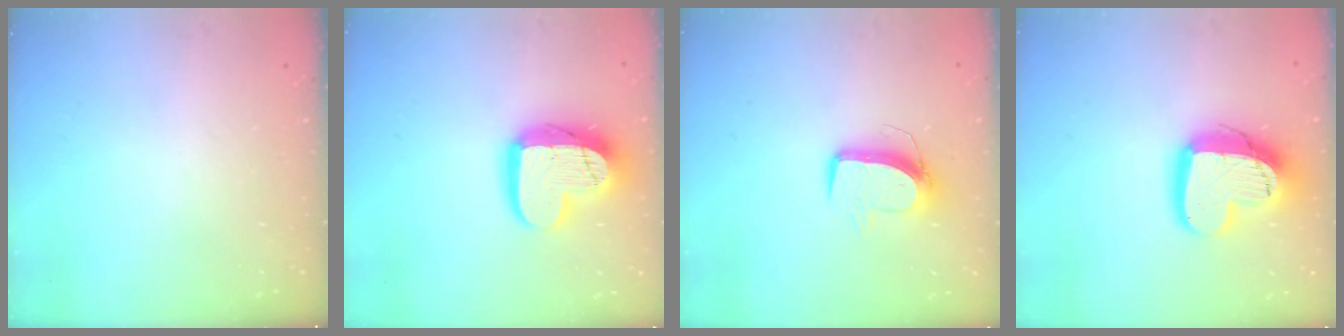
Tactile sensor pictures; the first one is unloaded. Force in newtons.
{"total": 16.1, "press": 16.1, "slide": 0.9}
{"total": 10.0, "press": 10.0, "slide": 0.3}
{"total": 16.8, "press": 16.7, "slide": 1.5}